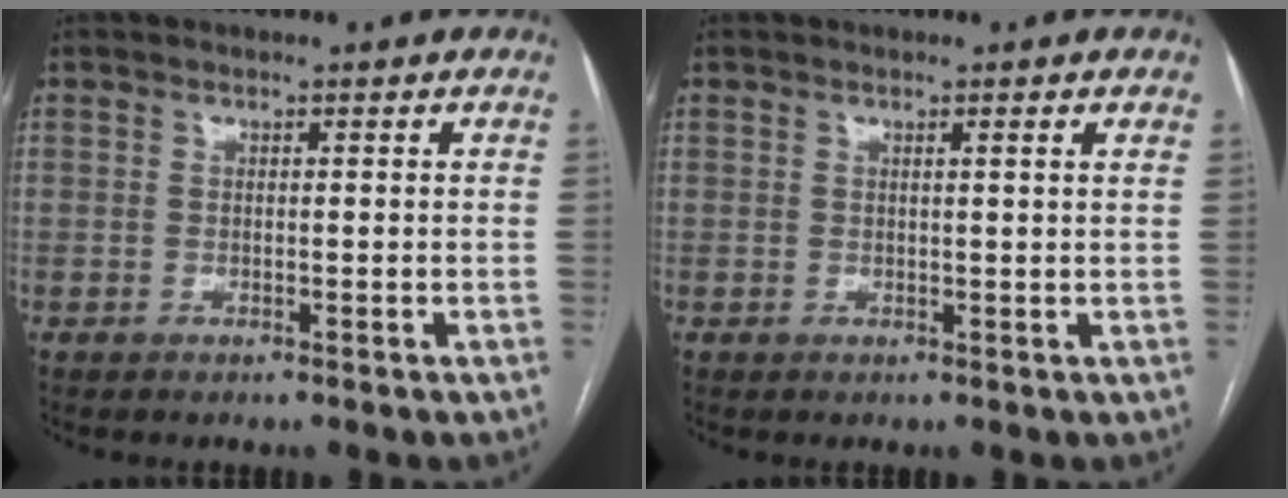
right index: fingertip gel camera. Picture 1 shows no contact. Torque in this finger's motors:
{"motor_torque": [-0.13, -0.08, -0.03, -0.01]}